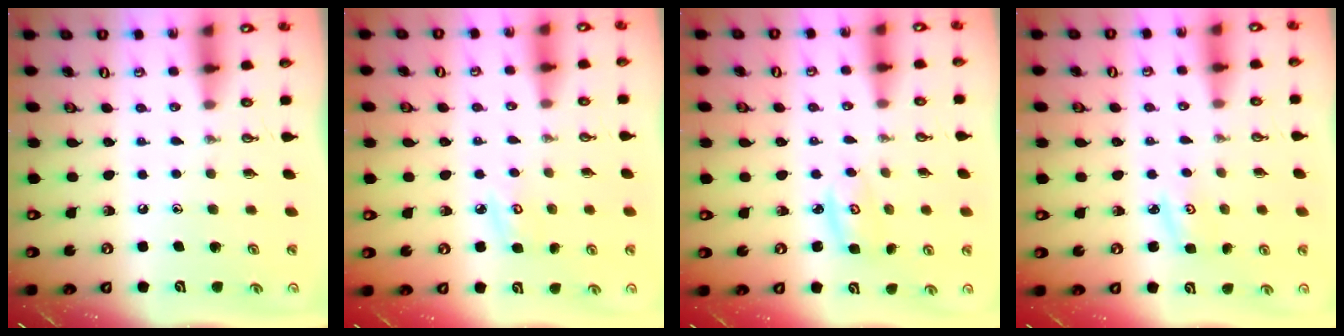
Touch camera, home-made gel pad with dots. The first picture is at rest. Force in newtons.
{"total": 4.6, "press": 4.6, "slide": 0.4}
{"total": 3.4, "press": 3.4, "slide": 0.1}
{"total": 3.7, "press": 3.6, "slide": 0.6}